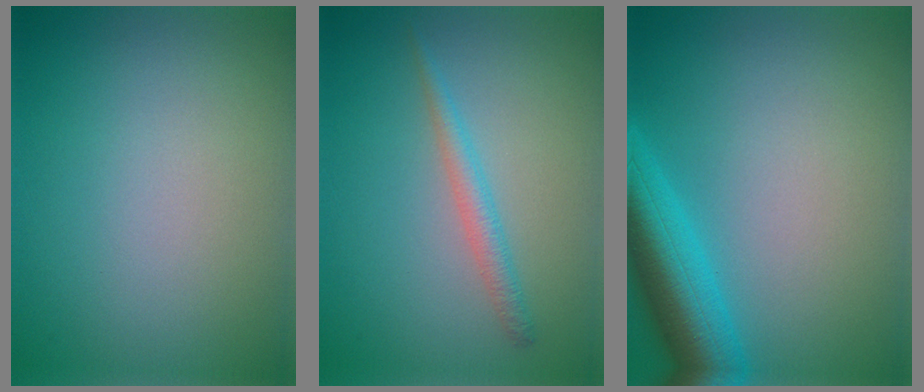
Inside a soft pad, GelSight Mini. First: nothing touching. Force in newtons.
{"total": 1.8, "press": 1.8, "slide": 0.1}
{"total": 7.0, "press": 7.0, "slide": 0.4}